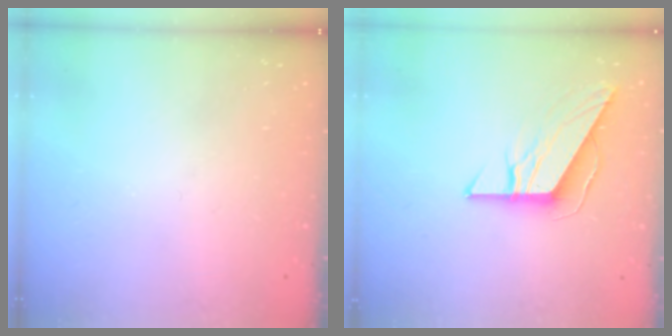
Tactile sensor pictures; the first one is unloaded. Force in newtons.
{"total": 9.1, "press": 9.1, "slide": 0.7}